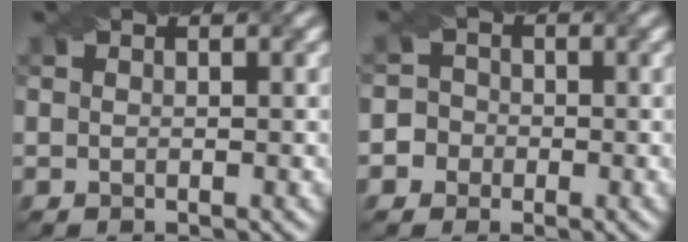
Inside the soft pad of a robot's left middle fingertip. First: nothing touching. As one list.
[{"total": 3.2, "force": [-1.2, 3.0, 0.3], "torque": [0.021, 0.016, -0.041]}]